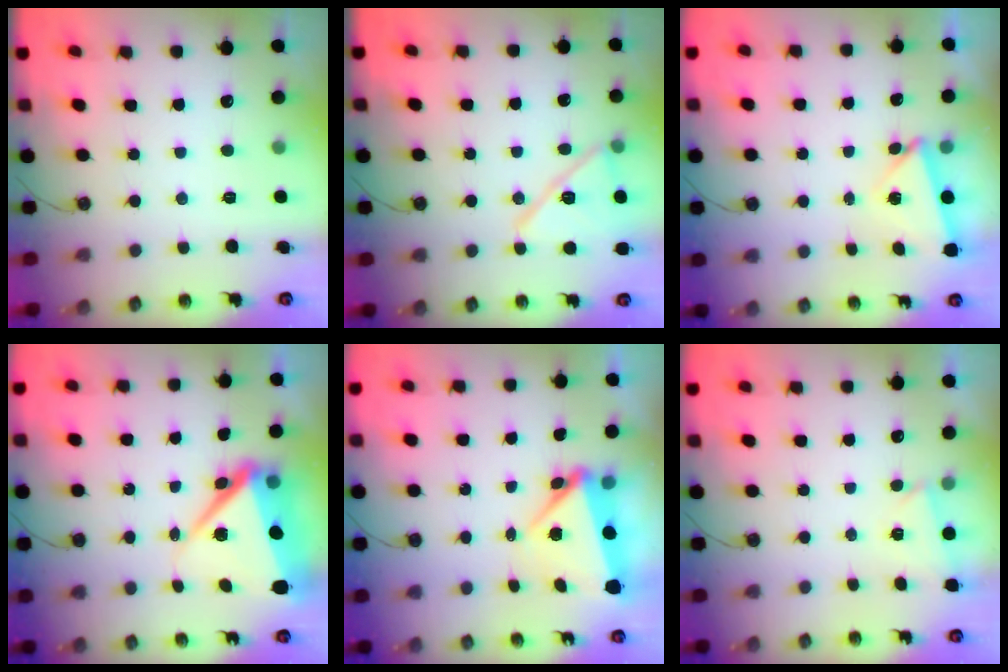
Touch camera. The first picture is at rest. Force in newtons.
{"total": 13.5, "press": 12.3, "slide": 5.6}
{"total": 3.9, "press": 3.5, "slide": 1.5}
{"total": 11.7, "press": 11.6, "slide": 2.0}
{"total": 5.9, "press": 5.9, "slide": 0.8}
{"total": 2.5, "press": 1.9, "slide": 1.7}